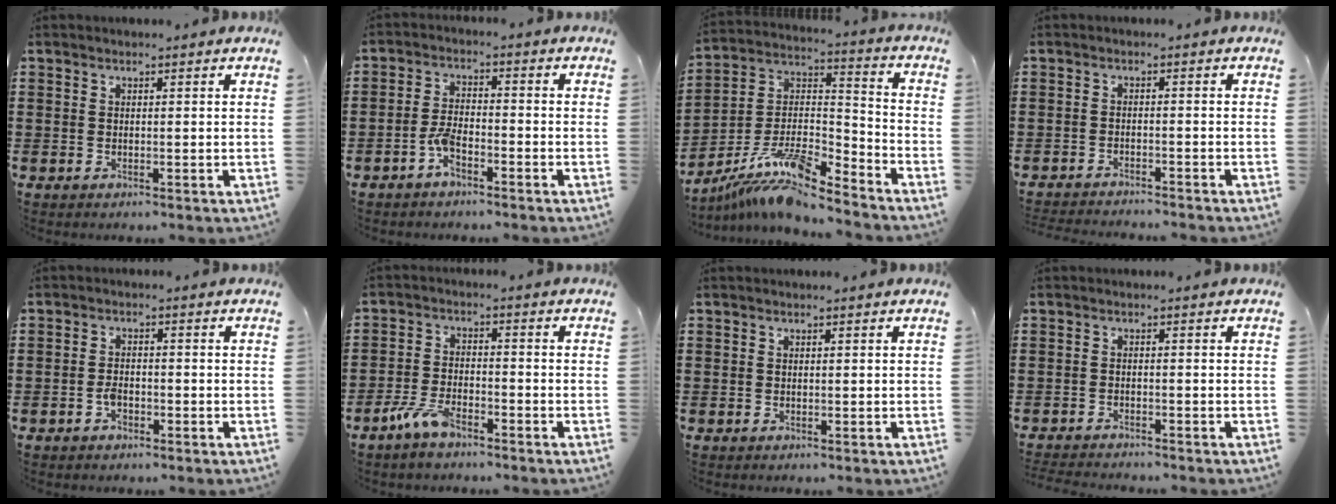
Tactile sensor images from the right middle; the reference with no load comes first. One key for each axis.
{"total": 3.7, "fx": -2.4, "fy": 1.3, "fz": 2.5, "tx": -0.066, "ty": -0.003, "tz": -0.050}
{"total": 11.4, "fx": -9.6, "fy": 1.7, "fz": 6.0, "tx": -0.128, "ty": 0.009, "tz": -0.193}
{"total": 2.1, "fx": -2.1, "fy": -0.2, "fz": 0.0, "tx": -0.004, "ty": -0.002, "tz": -0.045}
{"total": 2.1, "fx": -1.2, "fy": 1.0, "fz": 1.4, "tx": -0.029, "ty": 0.000, "tz": -0.023}
{"total": 4.9, "fx": -3.8, "fy": 1.6, "fz": 2.7, "tx": -0.073, "ty": 0.002, "tz": -0.079}
{"total": 0.0}
{"total": 2.0, "fx": -2.0, "fy": 0.0, "fz": 0.0, "tx": -0.006, "ty": -0.002, "tz": -0.042}